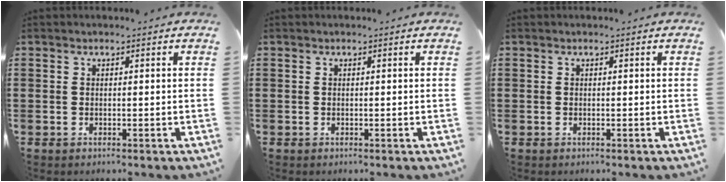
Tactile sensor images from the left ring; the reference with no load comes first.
{"total": 0.0}
{"total": 0.0}